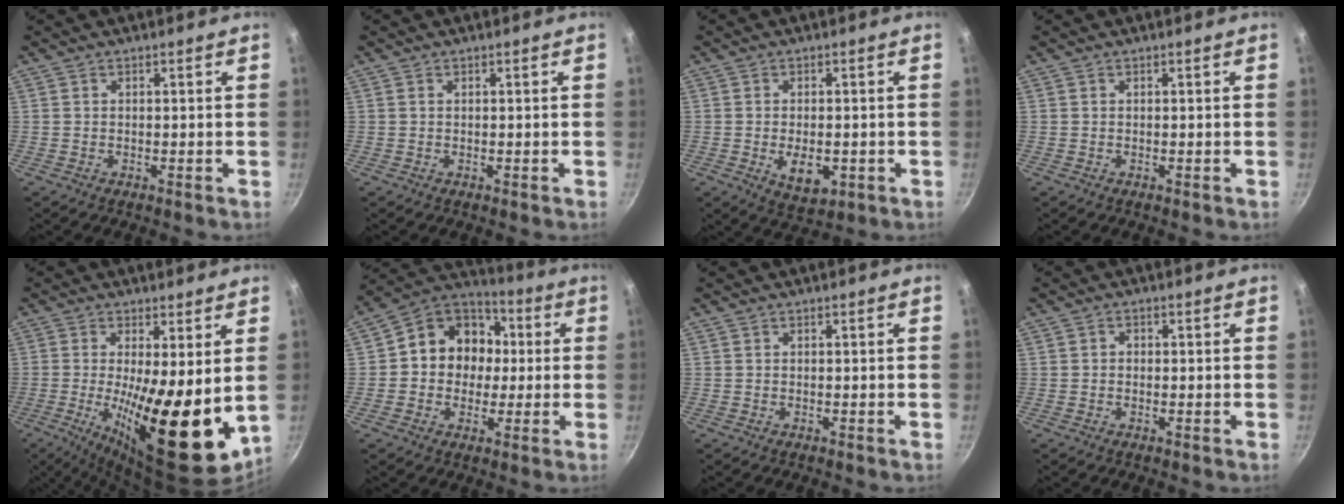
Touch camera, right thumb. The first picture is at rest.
{"total": 0.0}
{"total": 6.6, "force": [-1.5, 3.7, 5.3], "torque": [-0.068, -0.005, -0.012]}
{"total": 0.0}
{"total": 18.9, "force": [-0.4, 5.7, 18.0], "torque": [-0.270, -0.035, 0.001]}
{"total": 14.0, "force": [0.7, 12.2, 6.9], "torque": [-0.067, 0.033, -0.007]}
{"total": 0.0}
{"total": 1.0, "force": [-0.2, 0.9, 0.4], "torque": [-0.005, 0.005, -0.004]}